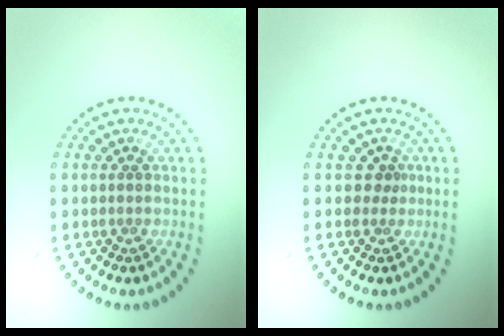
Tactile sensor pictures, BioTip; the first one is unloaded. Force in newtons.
{"total": 0.9, "press": 0.5, "slide": 0.8}